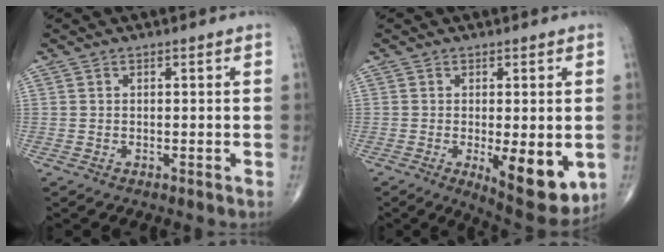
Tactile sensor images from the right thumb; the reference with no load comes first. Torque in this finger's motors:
{"motor_torque": [1.36, 1.72, 0.09, -0.20, 0.26]}